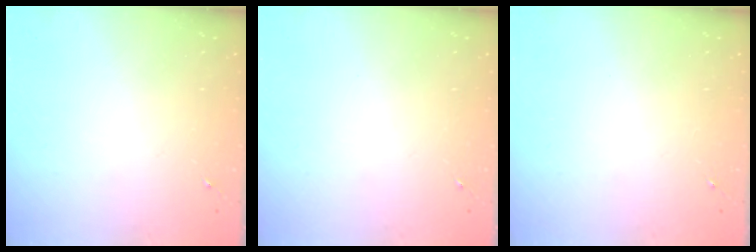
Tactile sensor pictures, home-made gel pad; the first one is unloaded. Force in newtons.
{"total": 0.0}
{"total": 0.0}